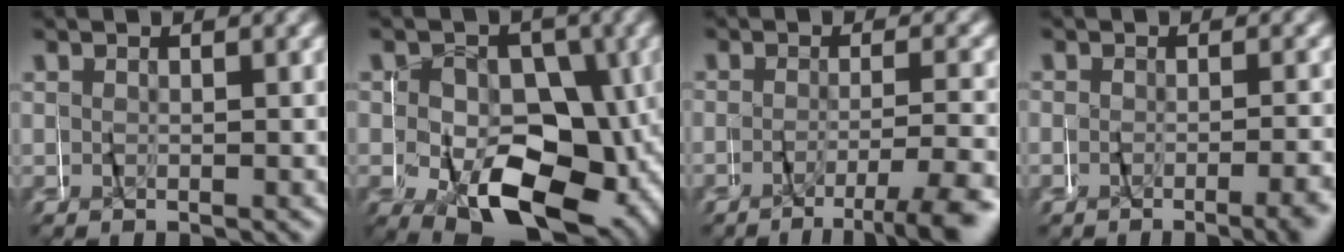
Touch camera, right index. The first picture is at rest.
{"total": 10.5, "force": [-3.2, 7.0, 7.1], "torque": [-0.118, -0.041, -0.039]}
{"total": 4.5, "force": [-3.6, -0.2, 2.6], "torque": [-0.036, -0.007, -0.062]}
{"total": 2.2, "force": [-1.8, -0.2, 1.1], "torque": [-0.021, -0.008, -0.027]}